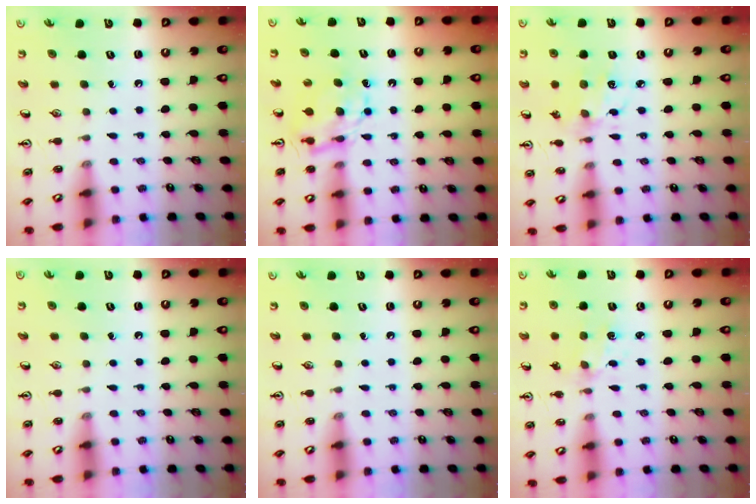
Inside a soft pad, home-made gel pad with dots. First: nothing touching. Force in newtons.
{"total": 7.2, "press": 7.1, "slide": 0.4}
{"total": 6.1, "press": 6.0, "slide": 0.4}
{"total": 0.0}
{"total": 0.0}
{"total": 1.7, "press": 1.6, "slide": 0.5}